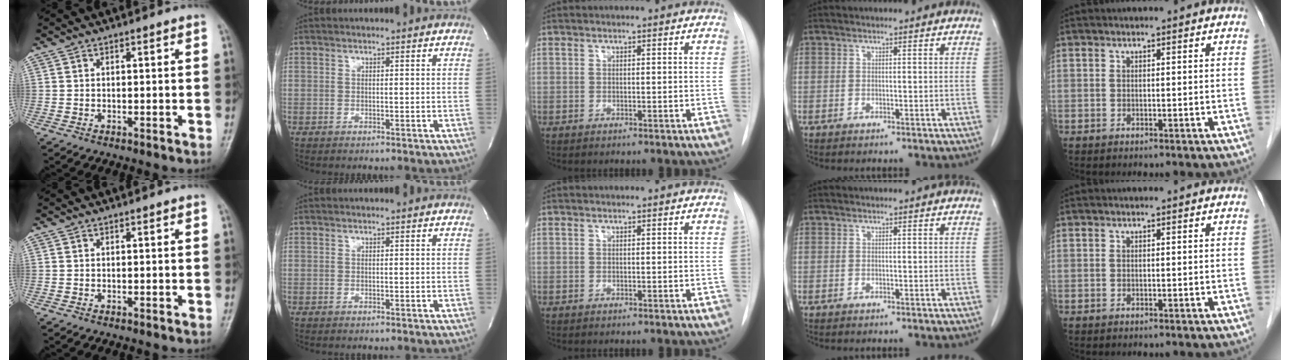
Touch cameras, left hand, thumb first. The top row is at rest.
{}